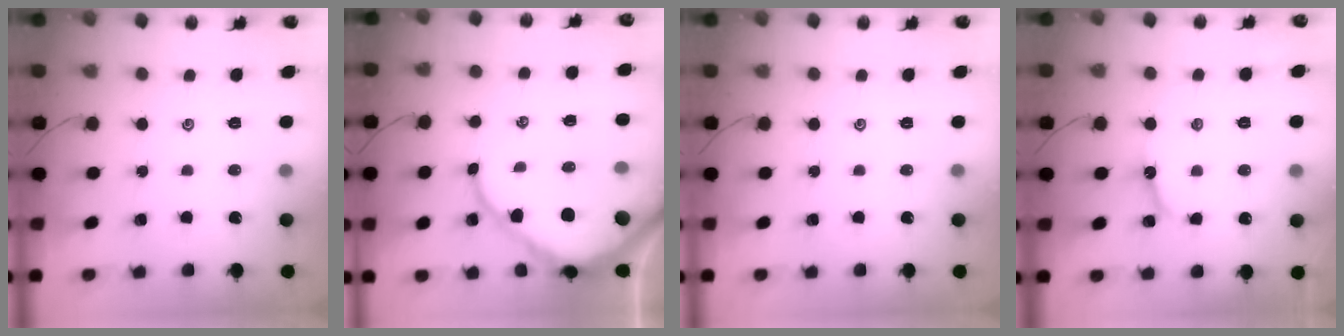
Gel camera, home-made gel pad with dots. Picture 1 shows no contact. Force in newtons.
{"total": 11.7, "press": 11.7, "slide": 1.0}
{"total": 0.0}
{"total": 6.8, "press": 6.7, "slide": 0.6}